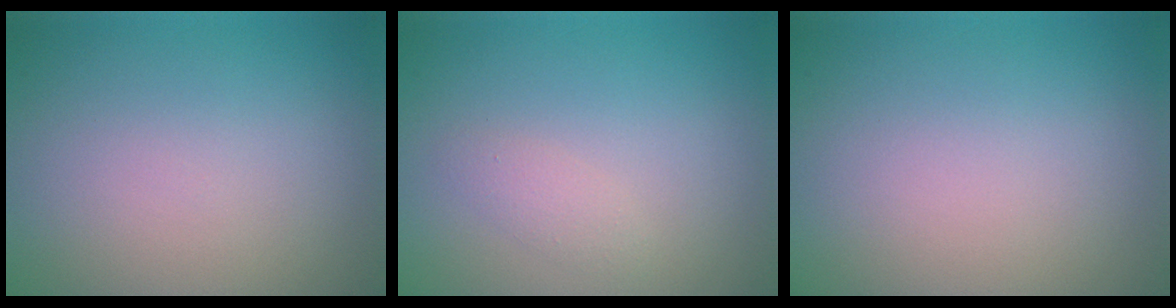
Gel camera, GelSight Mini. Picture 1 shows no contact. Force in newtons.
{"total": 1.1, "press": 1.1, "slide": 0.1}
{"total": 0.0}